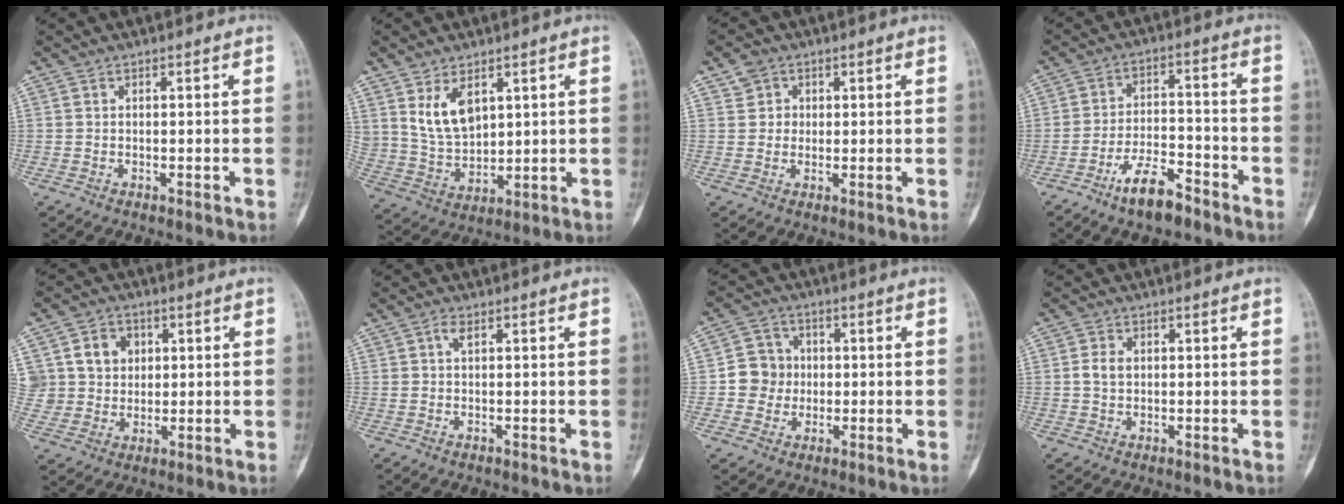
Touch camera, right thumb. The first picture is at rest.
{"total": 9.1, "force": [4.1, 5.4, 6.0], "torque": [-0.098, -0.022, 0.096]}
{"total": 3.6, "force": [1.3, 3.3, 0.8], "torque": [0.005, -0.003, 0.019]}
{"total": 8.7, "force": [-6.1, 3.1, 5.4], "torque": [-0.091, 0.043, -0.108]}
{"total": 10.3, "force": [3.0, 9.1, 3.7], "torque": [-0.029, 0.001, 0.060]}
{"total": 1.4, "force": [0.4, 0.6, 1.2], "torque": [-0.022, 0.004, 0.006]}
{"total": 6.9, "force": [-0.4, 6.6, 1.9], "torque": [0.002, 0.013, -0.014]}
{"total": 2.8, "force": [0.3, 2.1, 1.9], "torque": [-0.035, 0.006, 0.004]}